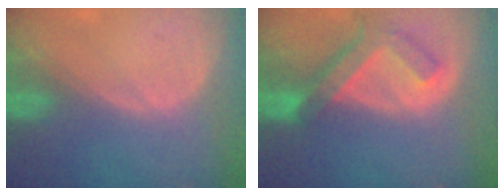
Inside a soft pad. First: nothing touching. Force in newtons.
{"total": 7.6, "press": 6.6, "slide": 3.8}